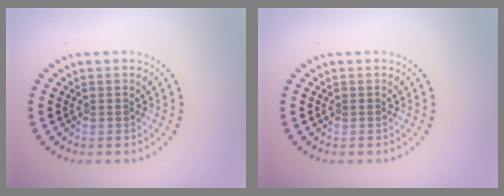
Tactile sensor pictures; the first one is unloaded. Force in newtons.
{"total": 0.0}